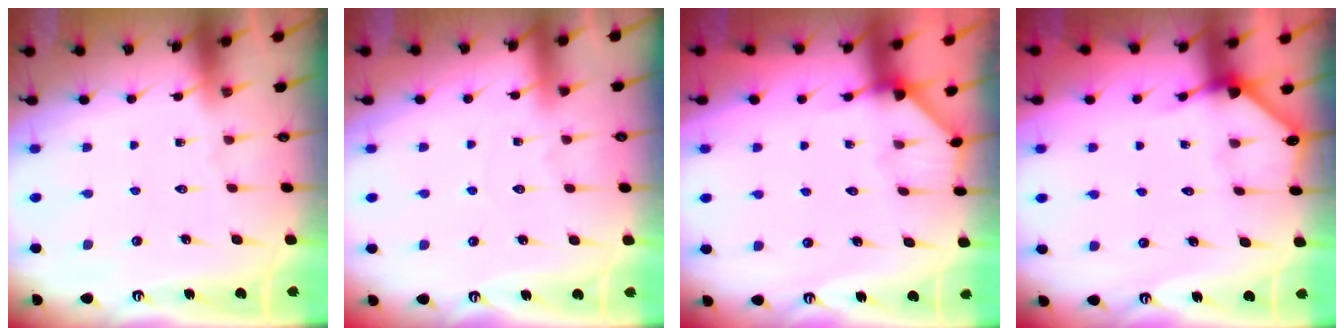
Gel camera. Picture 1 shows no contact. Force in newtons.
{"total": 2.8, "press": 2.8, "slide": 0.3}
{"total": 2.5, "press": 2.5, "slide": 0.2}
{"total": 3.4, "press": 3.4, "slide": 0.2}